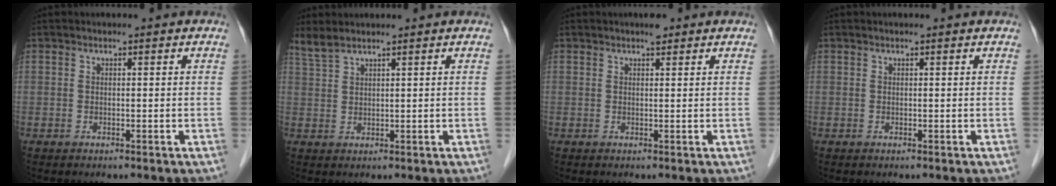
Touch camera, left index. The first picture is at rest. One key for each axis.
{"total": 2.5, "fx": 2.3, "fy": -0.1, "fz": 0.9, "tx": -0.027, "ty": 0.013, "tz": 0.054}
{"total": 1.3, "fx": 1.0, "fy": 0.4, "fz": 0.7, "tx": -0.012, "ty": 0.002, "tz": 0.015}
{"total": 0.0}